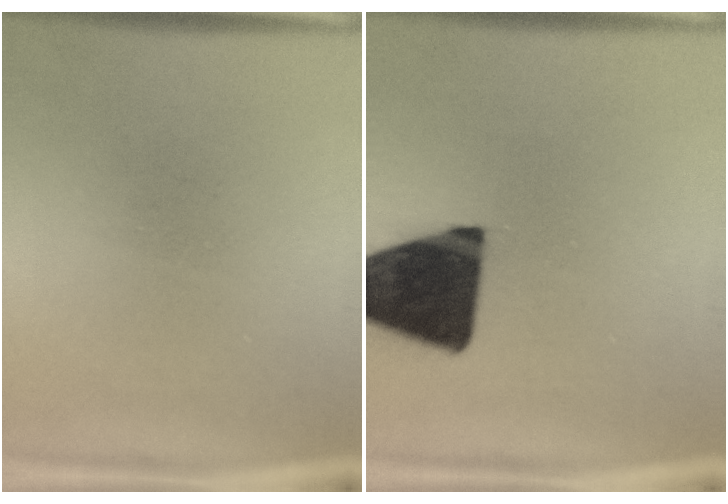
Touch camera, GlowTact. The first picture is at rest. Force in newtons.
{"total": 19.2}